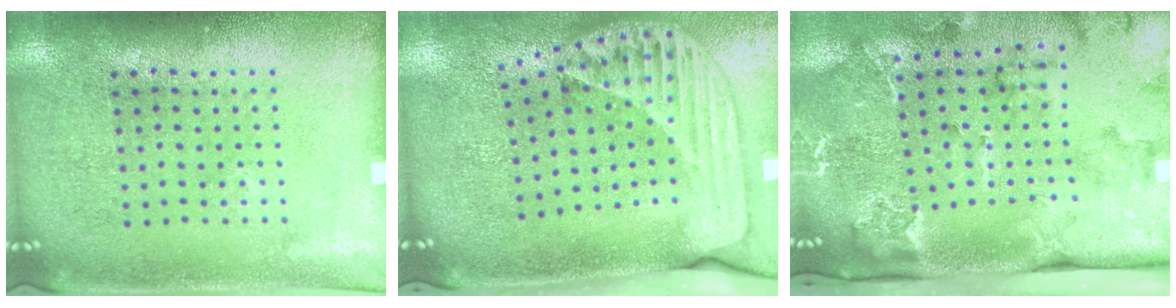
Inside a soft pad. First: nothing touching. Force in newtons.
{"total": 2.5, "press": 1.8, "slide": 1.8}
{"total": 2.6, "press": 2.4, "slide": 1.1}